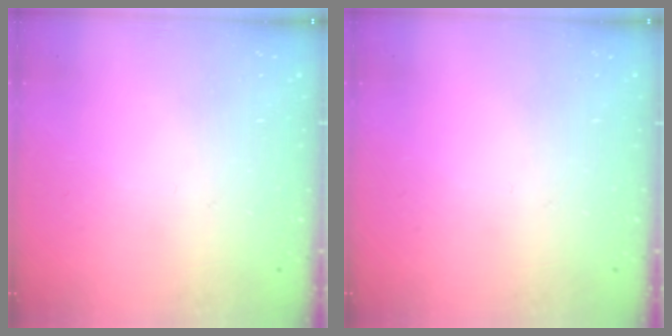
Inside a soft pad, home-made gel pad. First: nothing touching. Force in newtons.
{"total": 0.0}